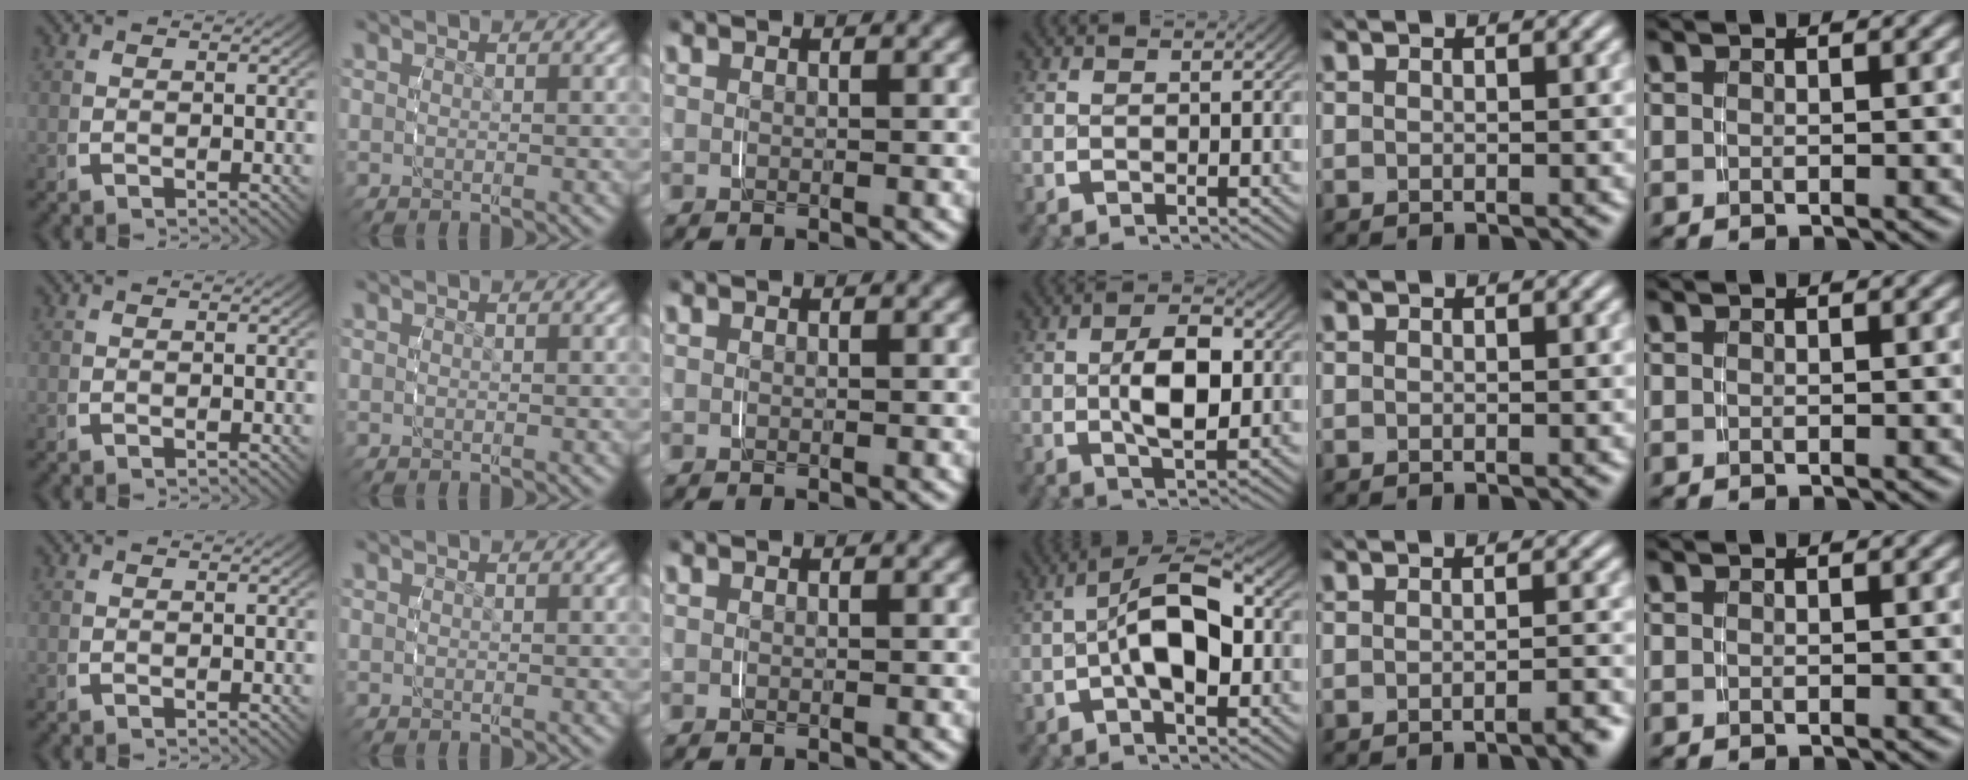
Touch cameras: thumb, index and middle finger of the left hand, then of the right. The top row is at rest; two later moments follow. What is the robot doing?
{"motion": "grasp_and_lifting", "object": "lipstick"}